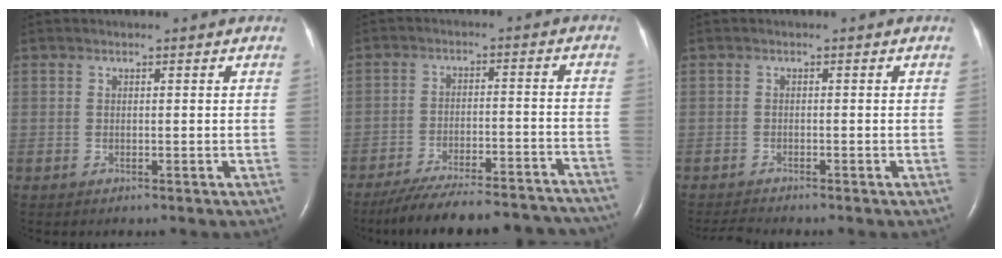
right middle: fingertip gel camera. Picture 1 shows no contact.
{"total": 24.1, "force": [-22.0, 4.3, 9.0], "torque": [-0.114, -0.007, -0.294]}
{"total": 2.0, "force": [-1.9, -0.6, 0.1], "torque": [-0.010, -0.014, -0.036]}